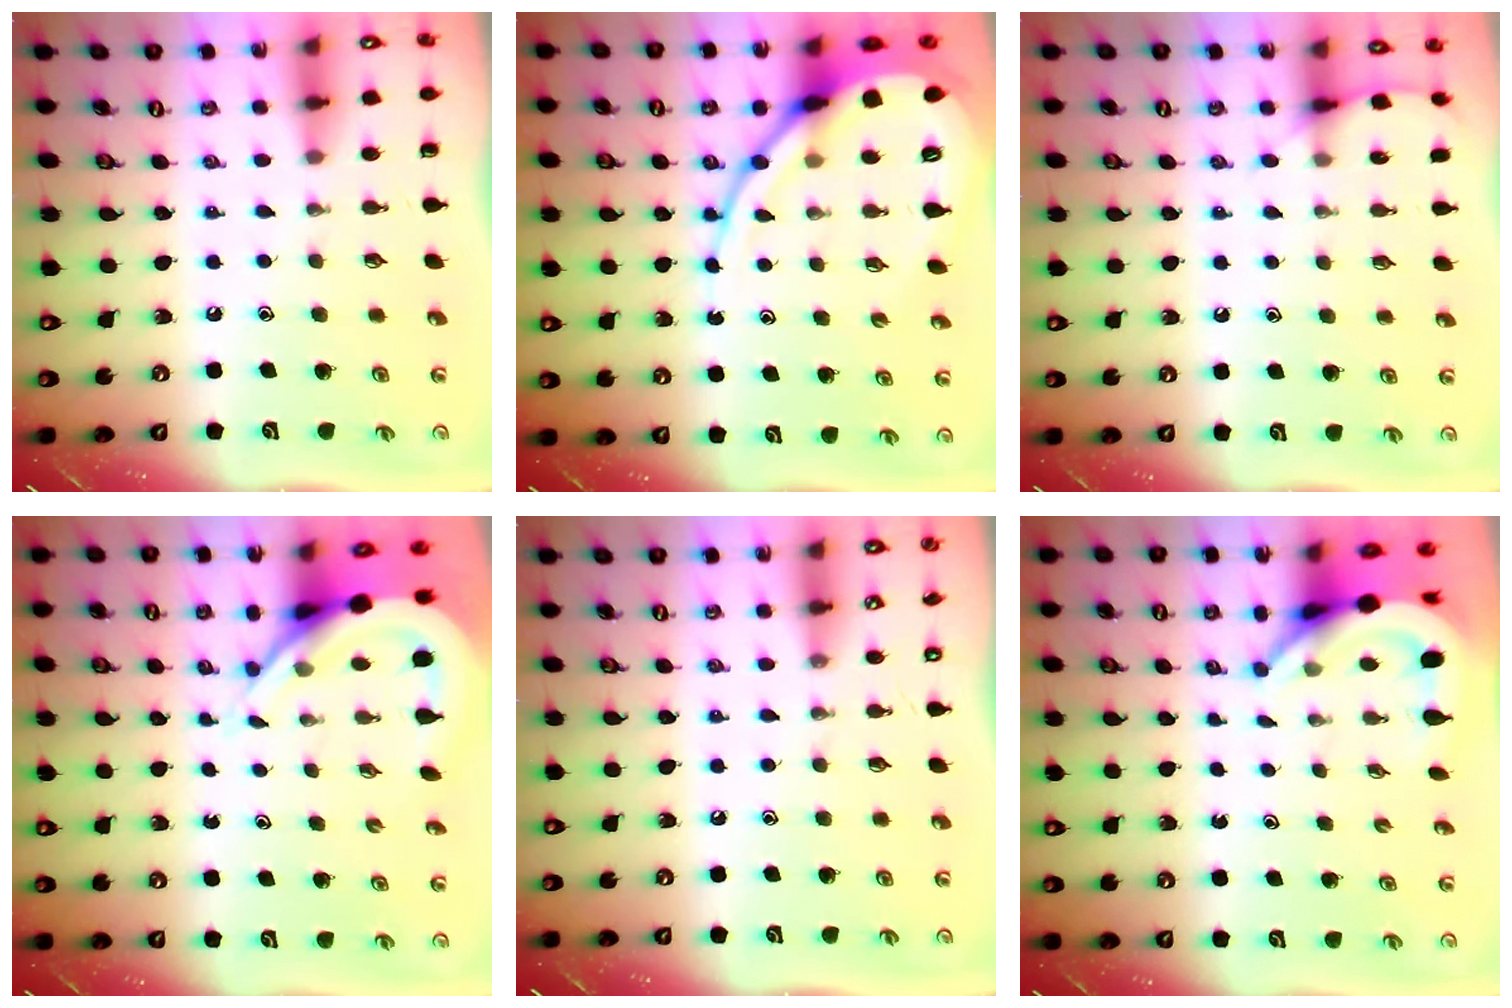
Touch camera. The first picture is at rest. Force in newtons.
{"total": 14.0, "press": 13.9, "slide": 1.6}
{"total": 6.2, "press": 6.1, "slide": 0.8}
{"total": 7.5, "press": 7.4, "slide": 0.9}
{"total": 0.0}
{"total": 6.6, "press": 6.6, "slide": 0.6}